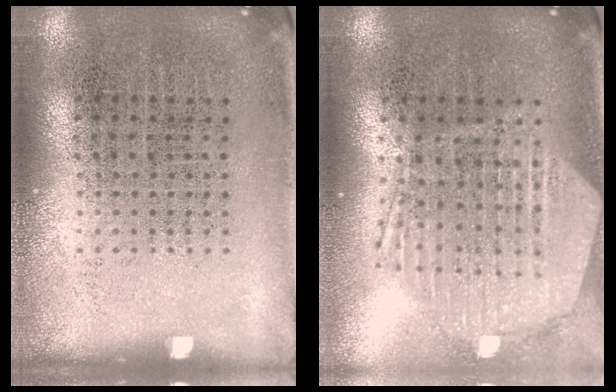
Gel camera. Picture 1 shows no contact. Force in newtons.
{"total": 1.4, "press": 1.4, "slide": 0.4}